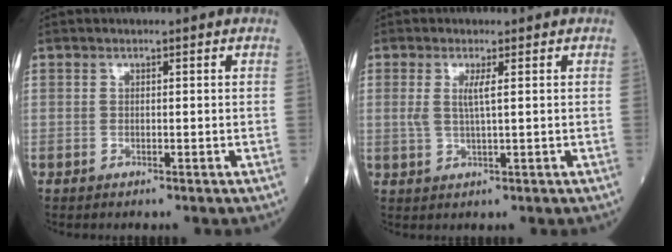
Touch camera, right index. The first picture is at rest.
{"total": 2.7, "force": [0.7, 0.0, 2.6], "torque": [-0.060, -0.001, 0.013]}